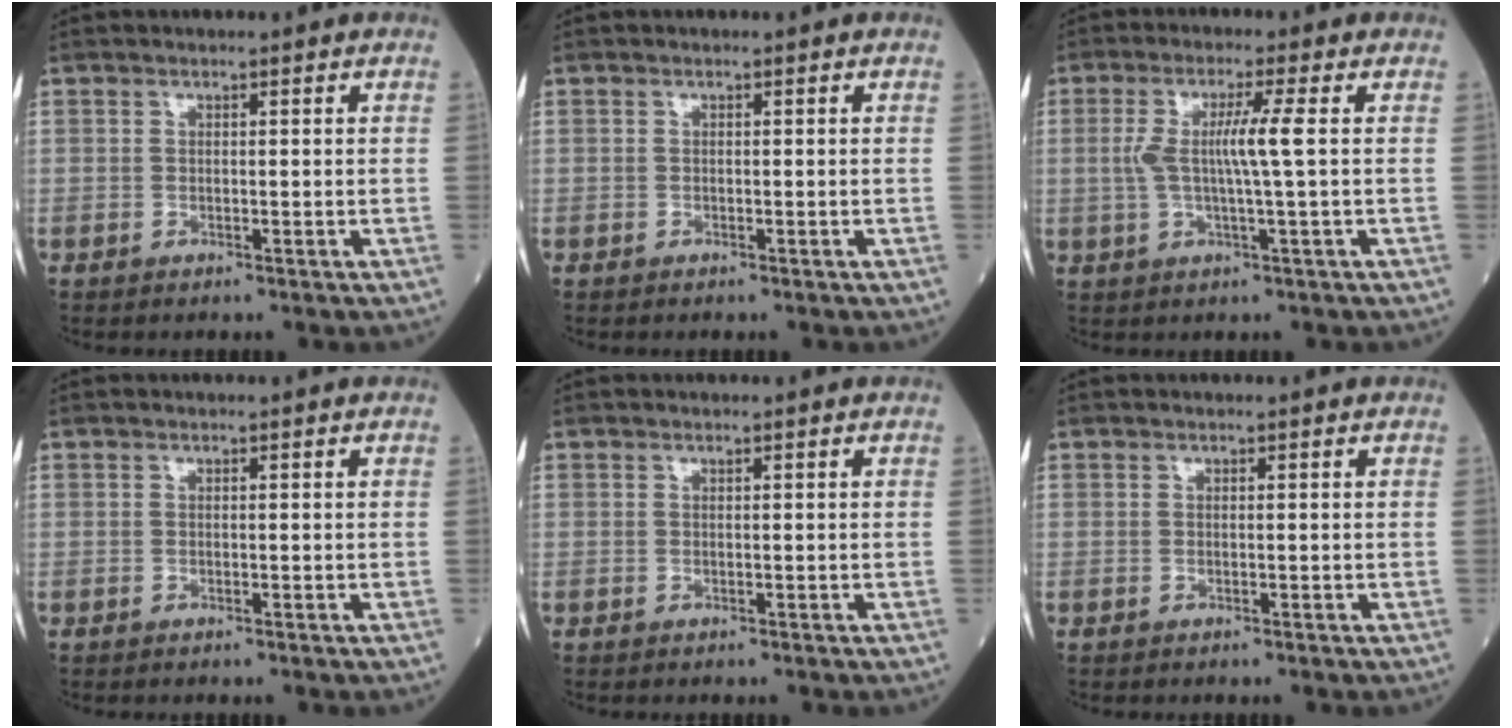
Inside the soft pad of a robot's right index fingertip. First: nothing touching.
{"total": 0.0}
{"total": 5.8, "force": [0.4, -0.8, 5.8], "torque": [-0.118, 0.003, 0.010]}
{"total": 0.0}
{"total": 0.0}
{"total": 0.0}